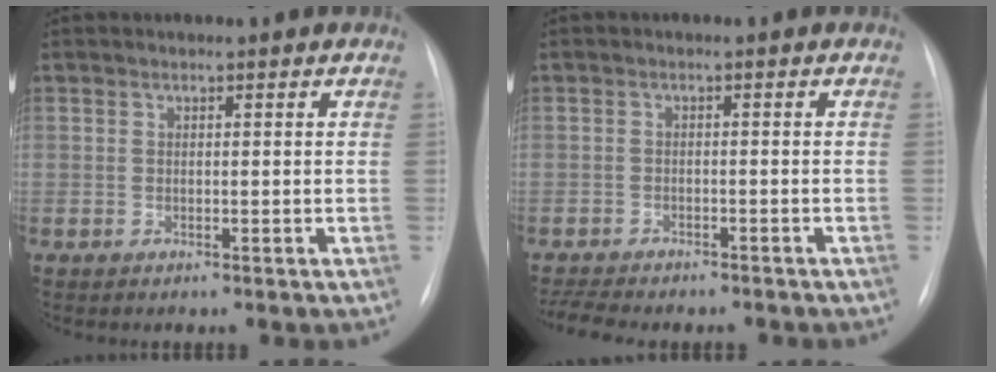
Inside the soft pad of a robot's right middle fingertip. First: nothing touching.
{"total": 9.2, "force": [-8.1, 2.2, 3.6], "torque": [-0.061, -0.002, -0.112]}